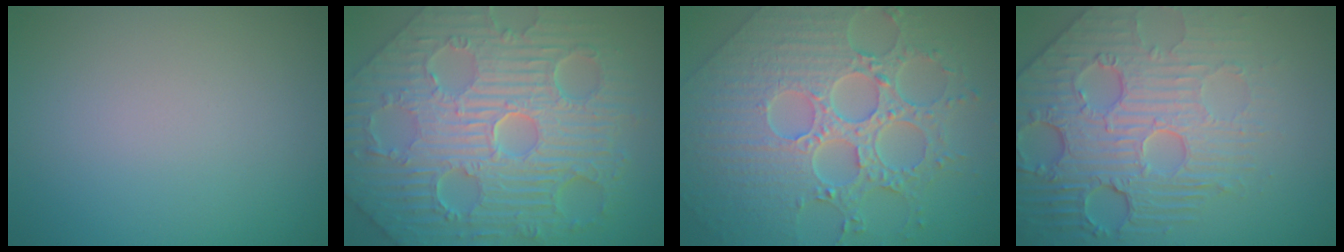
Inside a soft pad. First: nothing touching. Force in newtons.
{"total": 12.5, "press": 8.2, "slide": 9.5}
{"total": 9.4, "press": 7.0, "slide": 6.3}
{"total": 8.6, "press": 5.9, "slide": 6.3}